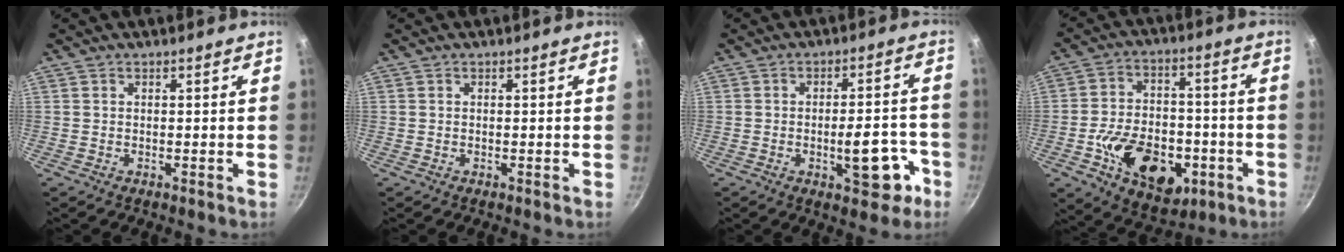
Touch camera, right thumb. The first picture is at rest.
{"total": 0.0}
{"total": 10.2, "force": [-4.0, 4.4, 8.3], "torque": [-0.078, 0.030, -0.048]}
{"total": 18.5, "force": [-6.2, 12.2, 12.5], "torque": [-0.168, 0.032, -0.085]}